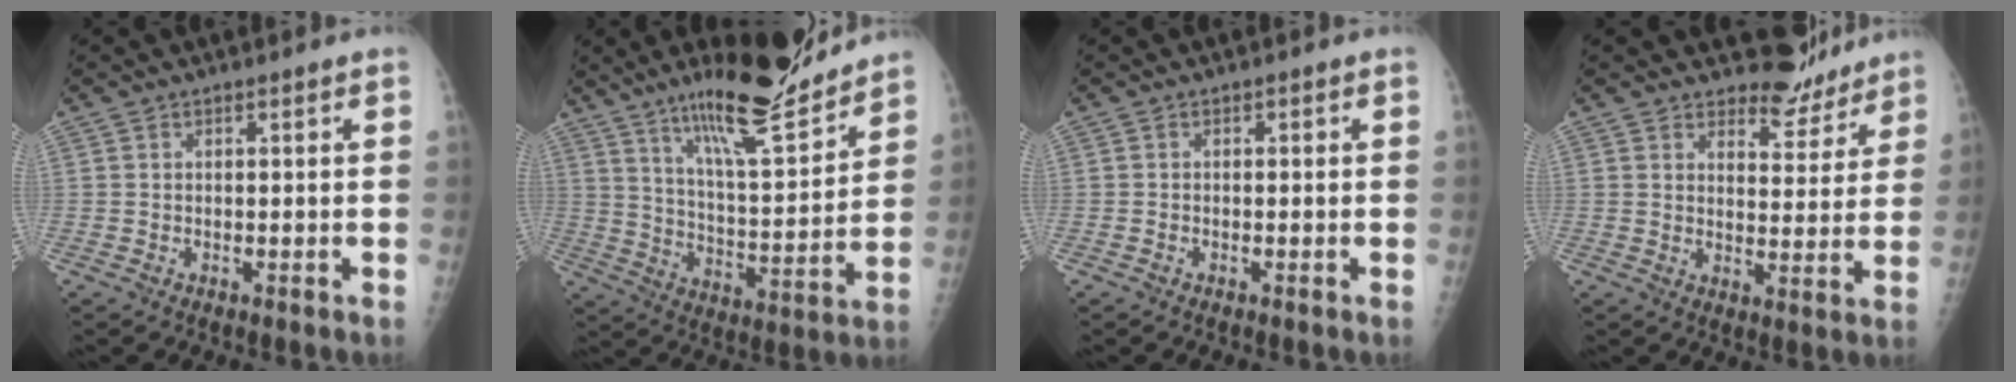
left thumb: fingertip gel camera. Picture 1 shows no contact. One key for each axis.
{"total": 17.8, "fx": 14.0, "fy": 3.1, "fz": 10.6, "tx": -0.139, "ty": -0.093, "tz": 0.234}
{"total": 0.5, "fx": -0.3, "fy": 0.4, "fz": 0.1, "tx": 0.001, "ty": 0.003, "tz": -0.010}
{"total": 6.6, "fx": 6.1, "fy": 2.5, "fz": 0.4, "tx": 0.020, "ty": -0.057, "tz": 0.086}